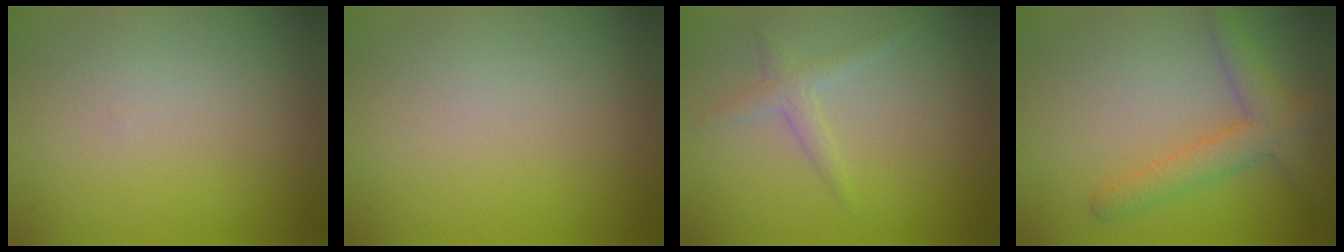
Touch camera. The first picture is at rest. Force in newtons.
{"total": 0.0}
{"total": 1.6, "press": 1.6, "slide": 0.0}
{"total": 3.7, "press": 3.7, "slide": 0.2}